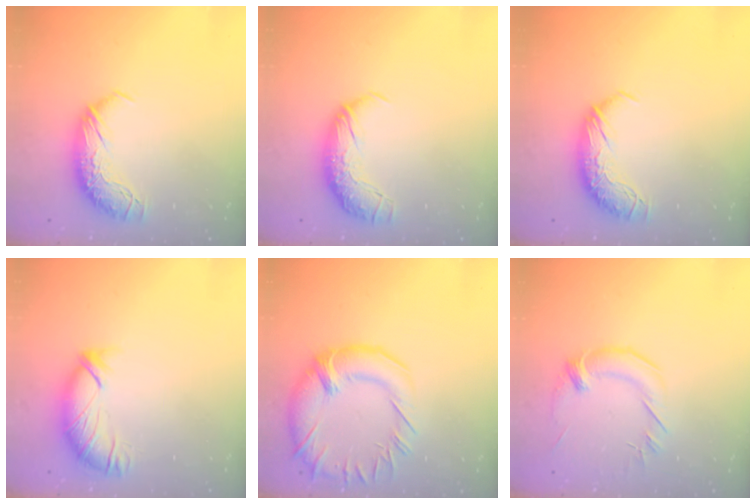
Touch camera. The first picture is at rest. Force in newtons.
{"total": 2.5, "press": 1.3, "slide": 2.2}
{"total": 0.0}
{"total": 2.9, "press": 2.8, "slide": 0.9}
{"total": 7.7, "press": 6.9, "slide": 3.4}
{"total": 1.3, "press": 0.5, "slide": 1.2}